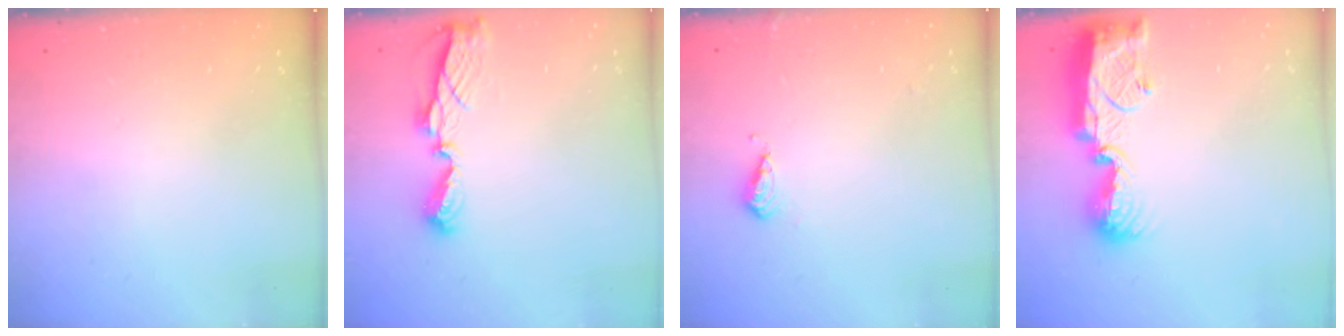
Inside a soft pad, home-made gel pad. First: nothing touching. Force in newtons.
{"total": 6.9, "press": 6.9, "slide": 0.6}
{"total": 3.7, "press": 3.6, "slide": 1.0}
{"total": 12.8, "press": 12.7, "slide": 1.1}